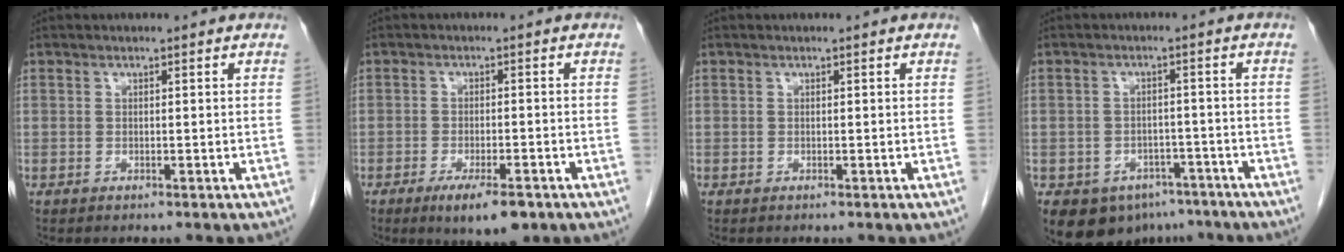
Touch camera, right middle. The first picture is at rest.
{"total": 6.6, "force": [-4.0, 1.7, 4.9], "torque": [-0.077, -0.010, -0.056]}
{"total": 0.0}
{"total": 9.5, "force": [-6.5, 6.3, 3.1], "torque": [-0.041, 0.008, -0.086]}